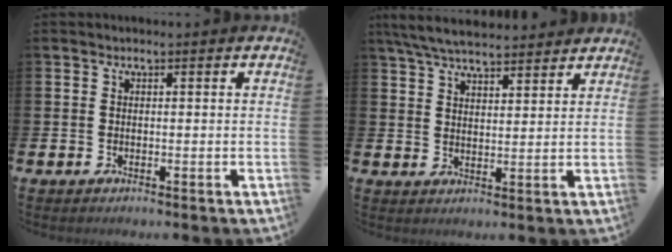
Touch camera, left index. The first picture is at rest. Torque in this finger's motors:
{"motor_torque": [1.08, -1.06, 0.63, 0.21]}